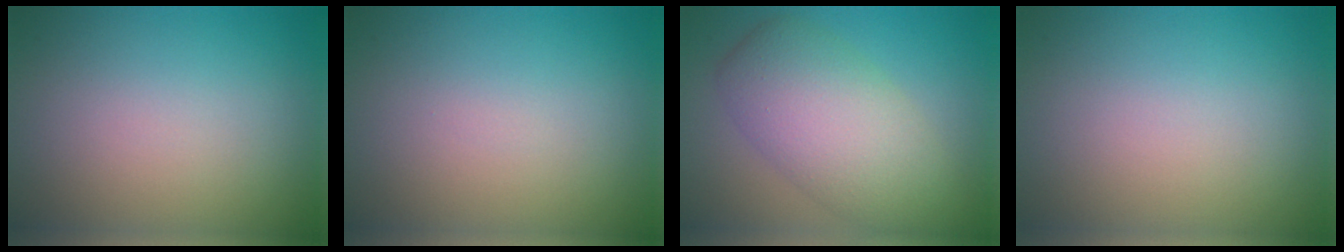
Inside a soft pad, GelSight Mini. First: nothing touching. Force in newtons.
{"total": 0.0}
{"total": 7.3, "press": 7.3, "slide": 0.2}
{"total": 0.0}